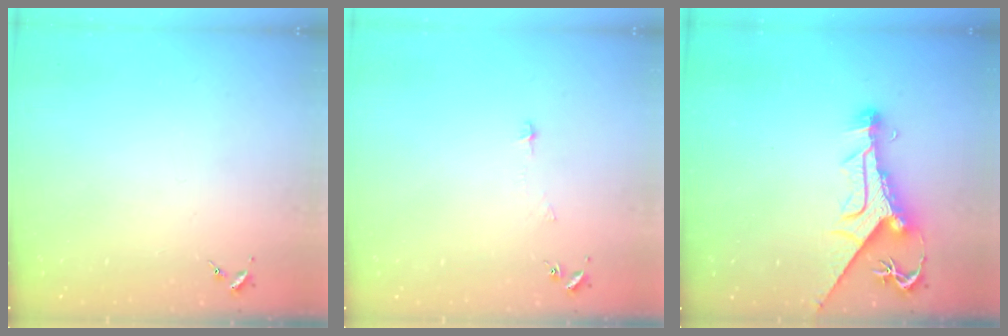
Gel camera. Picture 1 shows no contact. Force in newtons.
{"total": 3.1, "press": 3.1, "slide": 0.3}
{"total": 12.1, "press": 12.0, "slide": 1.2}